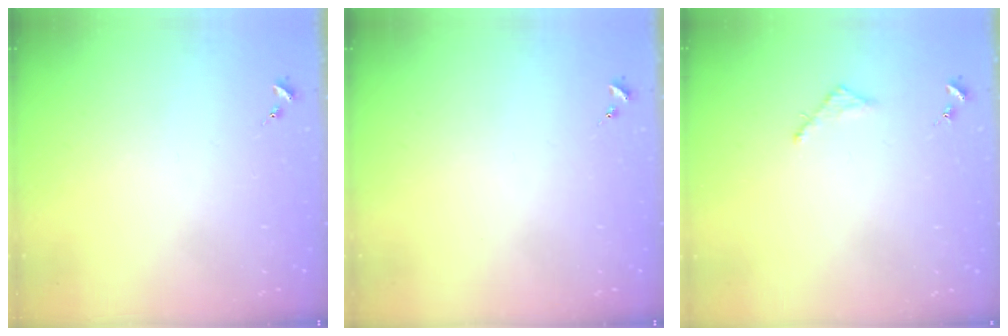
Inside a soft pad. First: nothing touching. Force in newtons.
{"total": 0.0}
{"total": 2.5, "press": 2.5, "slide": 0.2}